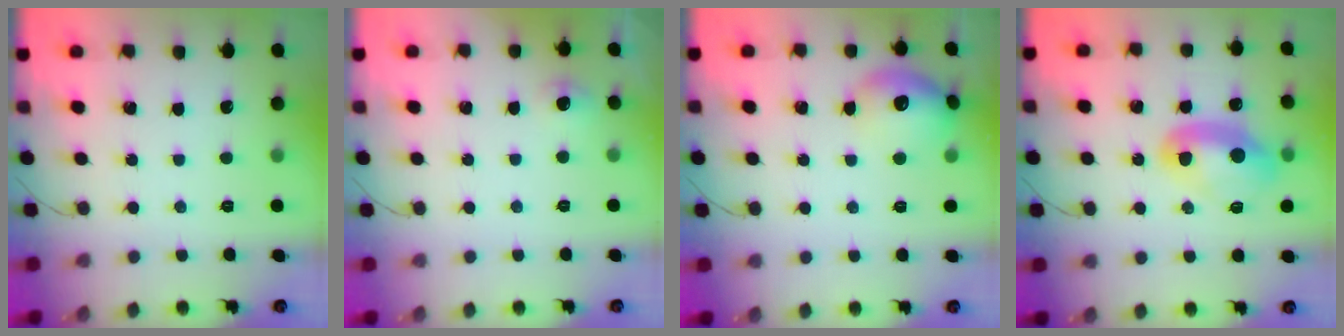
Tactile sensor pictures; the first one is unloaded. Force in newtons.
{"total": 11.7, "press": 4.5, "slide": 10.8}
{"total": 14.1, "press": 14.1, "slide": 1.1}
{"total": 11.1, "press": 10.9, "slide": 2.2}